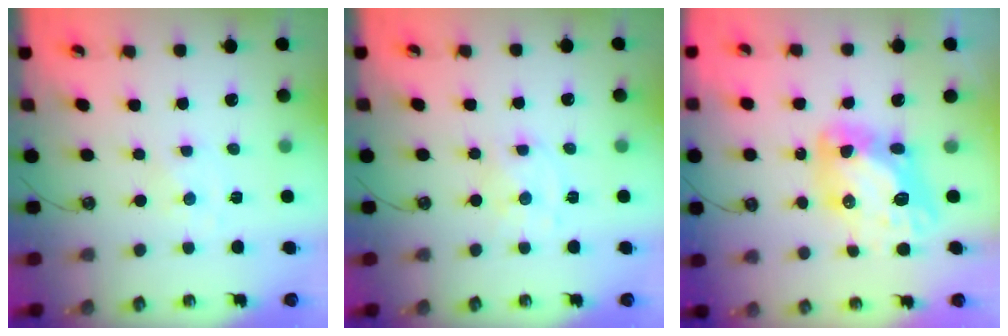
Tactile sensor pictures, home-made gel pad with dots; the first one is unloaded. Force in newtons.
{"total": 3.9, "press": 3.8, "slide": 1.0}
{"total": 14.8, "press": 14.7, "slide": 1.6}